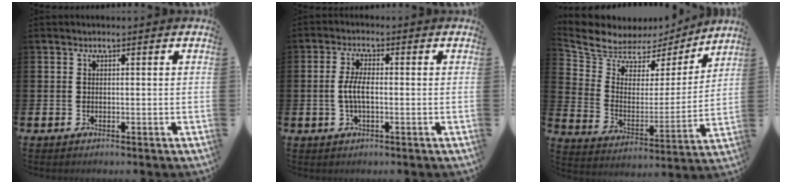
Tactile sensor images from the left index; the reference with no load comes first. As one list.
[{"total": 3.7, "force": [-0.4, 1.4, 3.4], "torque": [-0.069, 0.003, -0.011]}, {"total": 7.0, "force": [6.3, 3.0, 0.4], "torque": [-0.060, -0.046, 0.109]}]